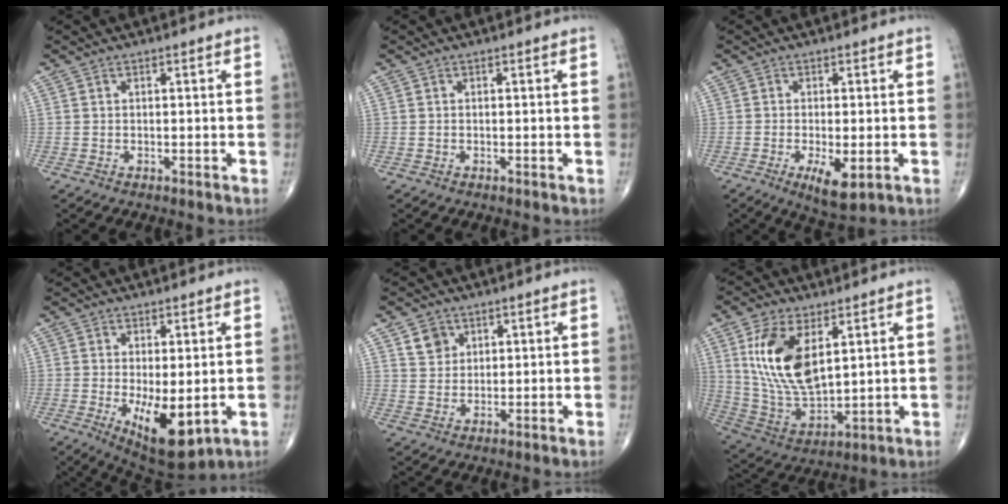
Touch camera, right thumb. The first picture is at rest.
{"total": 0.0}
{"total": 6.3, "force": [-2.1, 2.2, 5.5], "torque": [-0.092, -0.014, -0.029]}
{"total": 10.6, "force": [-2.0, 4.4, 9.4], "torque": [-0.137, -0.024, -0.015]}
{"total": 4.1, "force": [2.2, 3.3, 1.2], "torque": [-0.003, -0.014, 0.041]}
{"total": 16.0, "force": [5.4, 8.1, 12.8], "torque": [-0.243, -0.028, 0.117]}